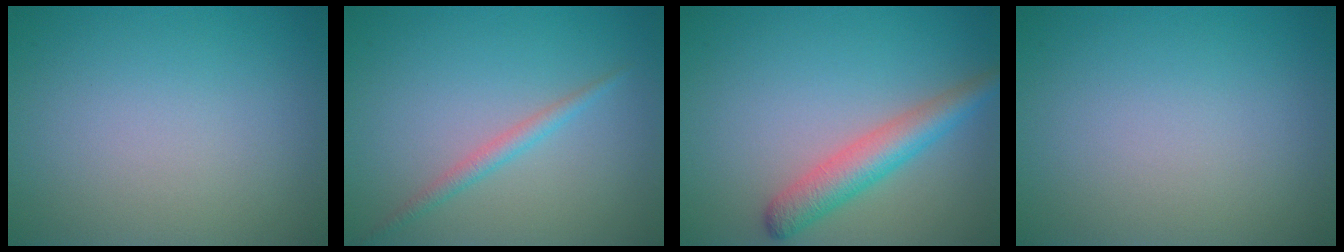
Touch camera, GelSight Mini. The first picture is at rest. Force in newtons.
{"total": 1.5, "press": 1.5, "slide": 0.1}
{"total": 3.9, "press": 3.9, "slide": 0.2}
{"total": 0.0}